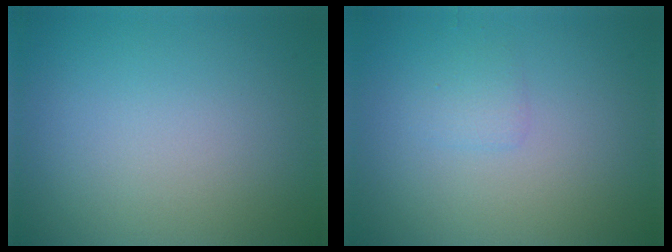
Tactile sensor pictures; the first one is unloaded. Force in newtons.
{"total": 1.0, "press": 1.0, "slide": 0.0}